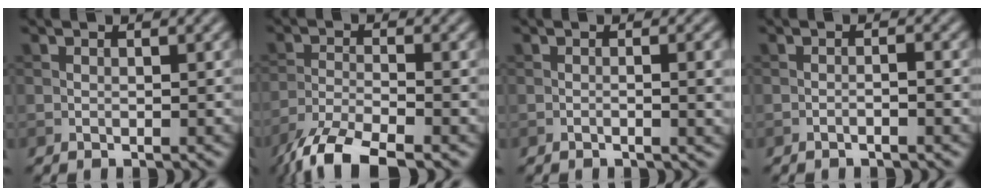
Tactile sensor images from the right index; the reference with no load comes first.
{"total": 7.0, "force": [-5.4, 1.6, 4.1], "torque": [-0.079, -0.011, -0.108]}
{"total": 3.0, "force": [-0.3, 0.8, 2.8], "torque": [-0.037, -0.002, -0.006]}
{"total": 1.1, "force": [-0.7, 0.1, 0.9], "torque": [-0.017, 0.004, -0.014]}